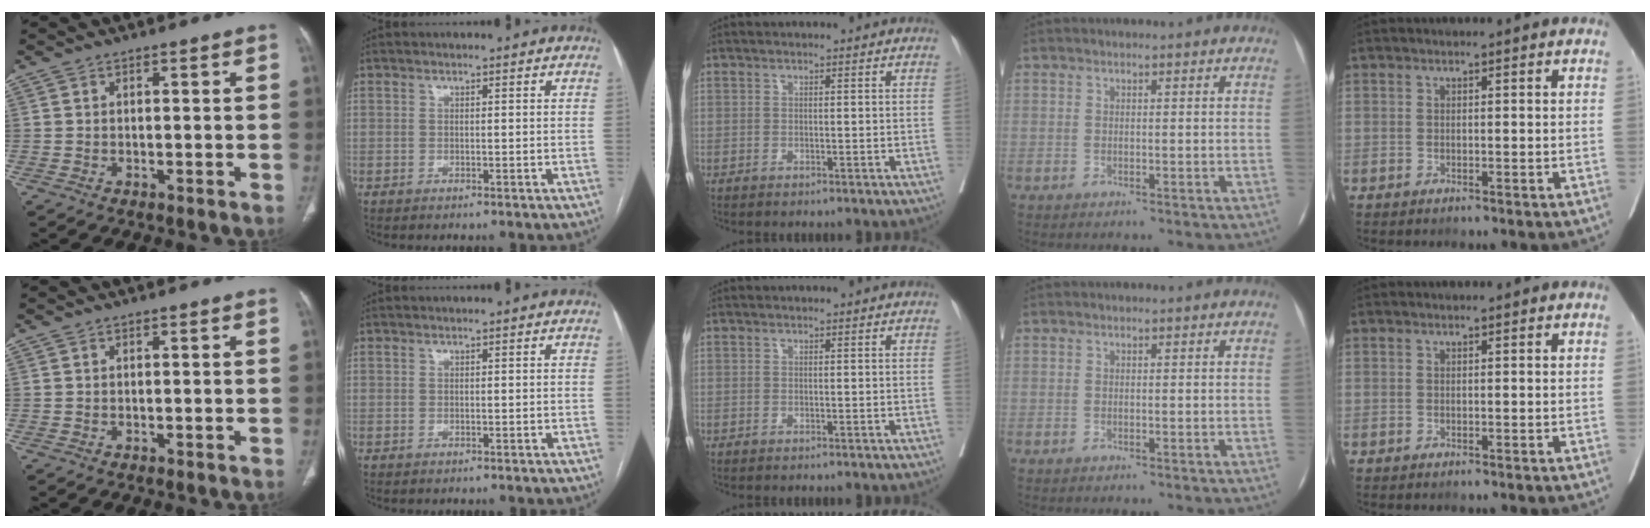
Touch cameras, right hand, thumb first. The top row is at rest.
{}